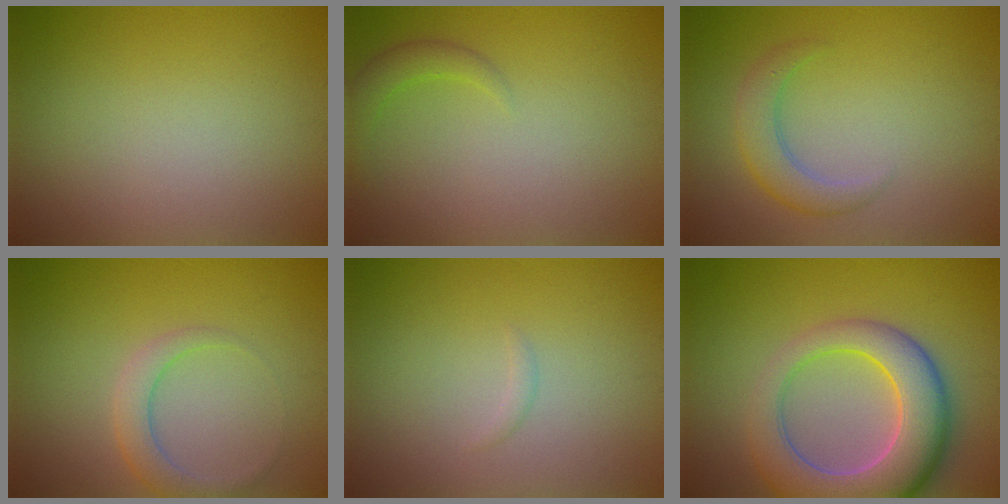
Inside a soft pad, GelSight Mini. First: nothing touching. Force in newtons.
{"total": 2.0, "press": 1.9, "slide": 0.1}
{"total": 3.0, "press": 3.0, "slide": 0.1}
{"total": 2.5, "press": 2.5, "slide": 0.1}
{"total": 0.5, "press": 0.5, "slide": 0.0}
{"total": 9.8, "press": 9.8, "slide": 0.7}